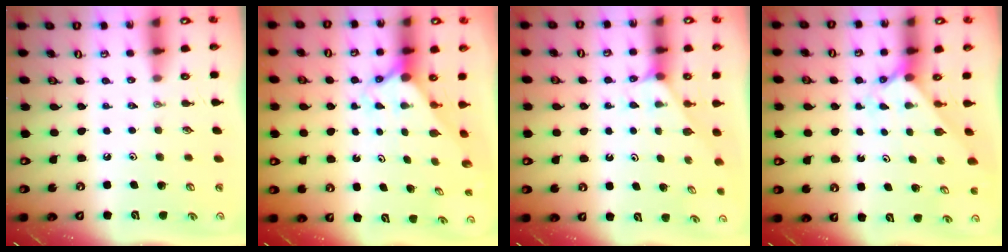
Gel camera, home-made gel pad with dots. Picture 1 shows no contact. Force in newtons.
{"total": 2.1, "press": 2.1, "slide": 0.2}
{"total": 2.1, "press": 2.1, "slide": 0.4}
{"total": 1.9, "press": 1.9, "slide": 0.2}